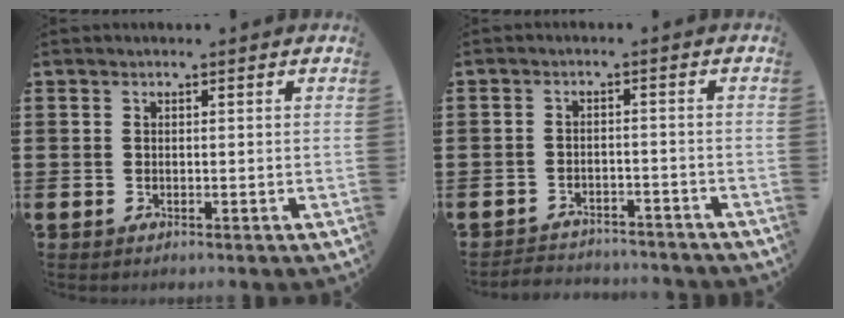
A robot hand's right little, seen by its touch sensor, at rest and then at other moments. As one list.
[{"total": 2.4, "force": [-2.4, 0.2, -0.3], "torque": [-0.003, 0.002, -0.054]}]